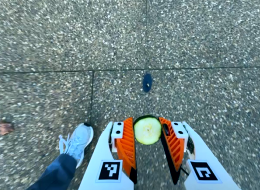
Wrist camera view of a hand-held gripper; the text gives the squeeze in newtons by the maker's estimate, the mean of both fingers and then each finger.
{"total": 8.9, "left": 8.2, "right": 9.5}